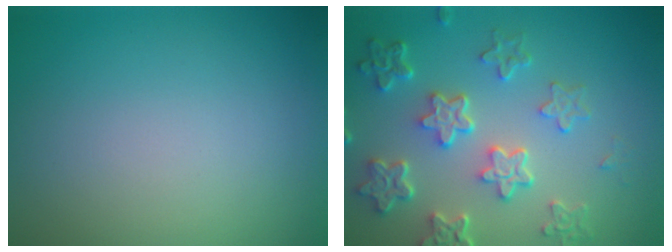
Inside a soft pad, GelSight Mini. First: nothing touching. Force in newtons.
{"total": 6.0, "press": 4.5, "slide": 4.0}